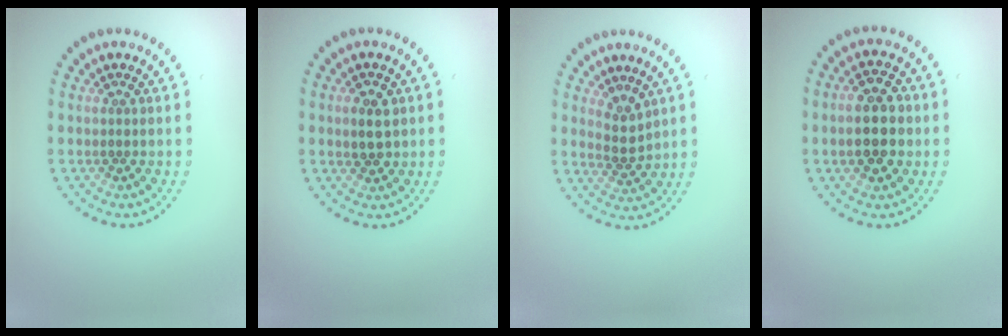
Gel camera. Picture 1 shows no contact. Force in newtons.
{"total": 2.4, "press": 2.3, "slide": 0.4}
{"total": 2.1, "press": 1.7, "slide": 1.2}
{"total": 5.0, "press": 5.0, "slide": 0.2}